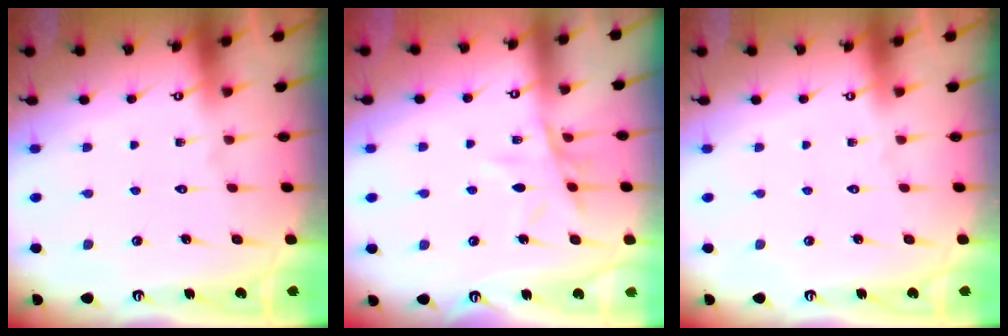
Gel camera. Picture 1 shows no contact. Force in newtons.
{"total": 9.3, "press": 9.3, "slide": 0.6}
{"total": 0.0}